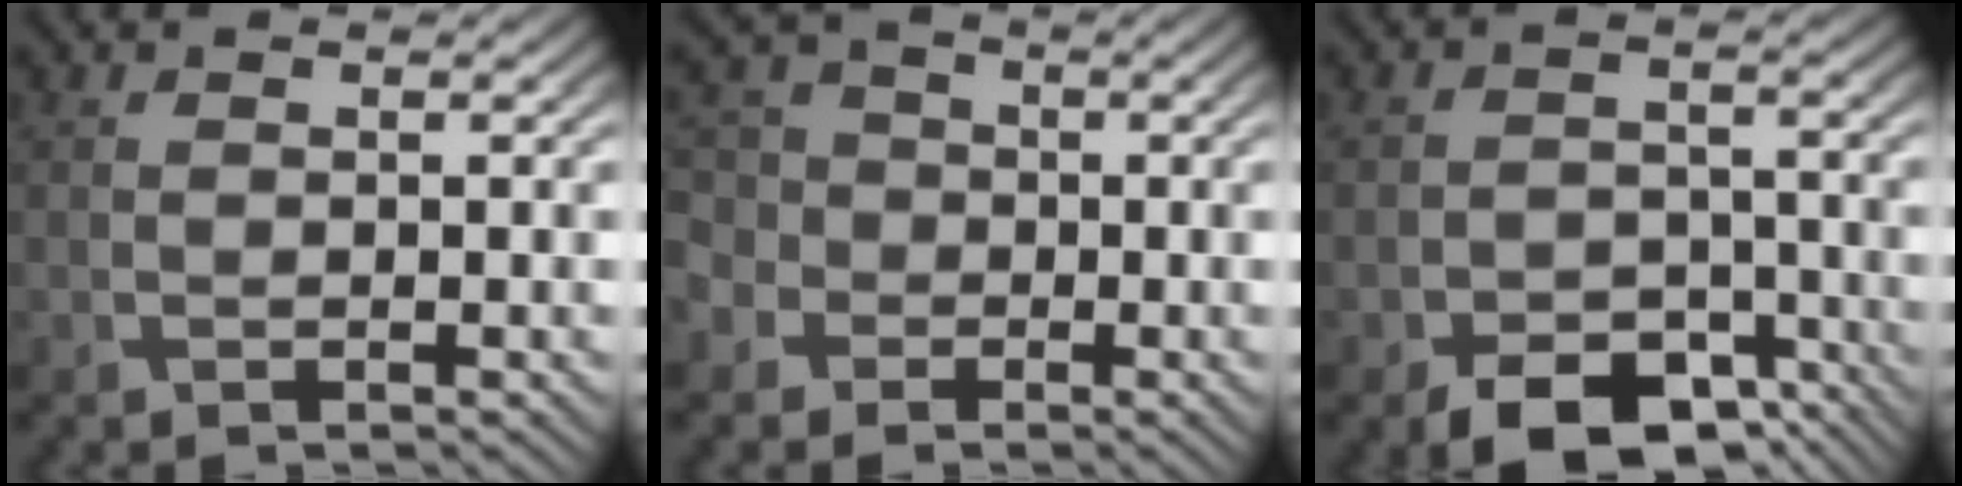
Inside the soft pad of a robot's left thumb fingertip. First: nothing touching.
{"total": 5.9, "force": [-1.5, 5.3, 1.9], "torque": [-0.070, -0.001, -0.049]}
{"total": 7.5, "force": [-5.3, 3.9, 3.6], "torque": [-0.055, -0.017, -0.084]}